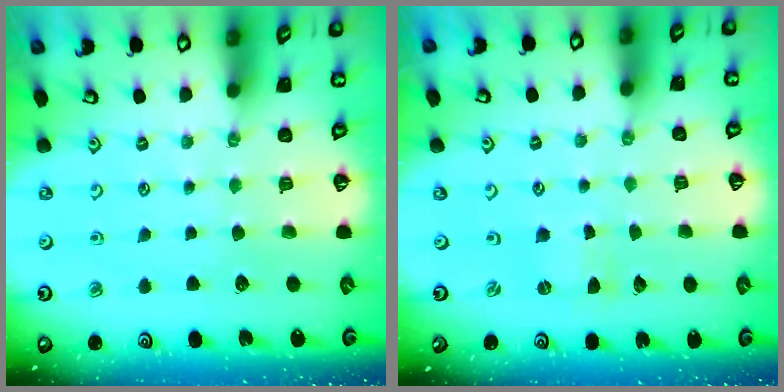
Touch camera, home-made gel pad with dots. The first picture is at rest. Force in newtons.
{"total": 0.0}